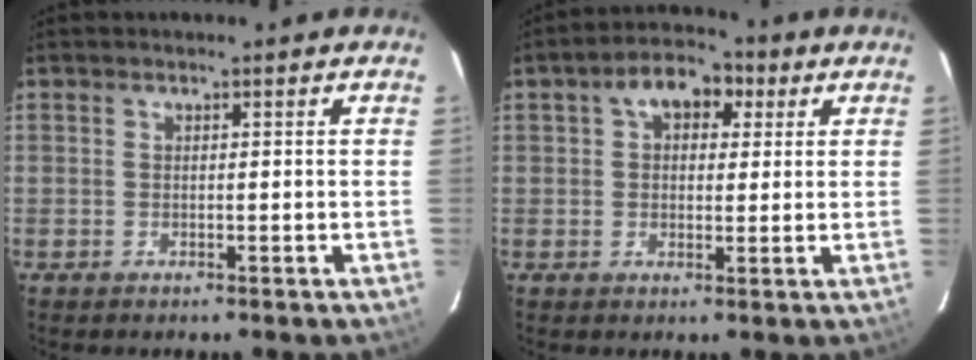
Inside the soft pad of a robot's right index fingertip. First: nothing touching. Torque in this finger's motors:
{"motor_torque": [0.20, 0.04, 0.41, 0.07]}